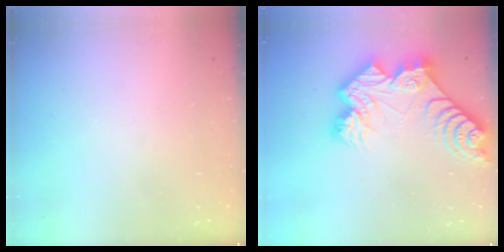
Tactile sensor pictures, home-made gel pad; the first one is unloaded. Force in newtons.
{"total": 16.9, "press": 16.8, "slide": 1.8}